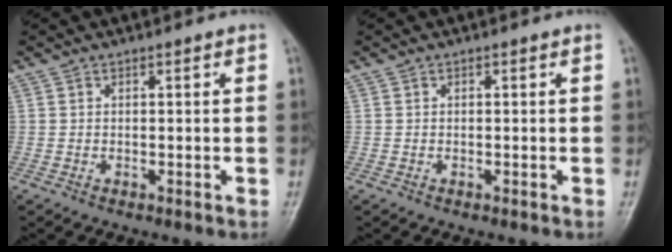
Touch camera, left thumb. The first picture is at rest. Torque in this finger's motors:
{"motor_torque": [0.00, 0.00, -0.03, -0.03, 0.00]}